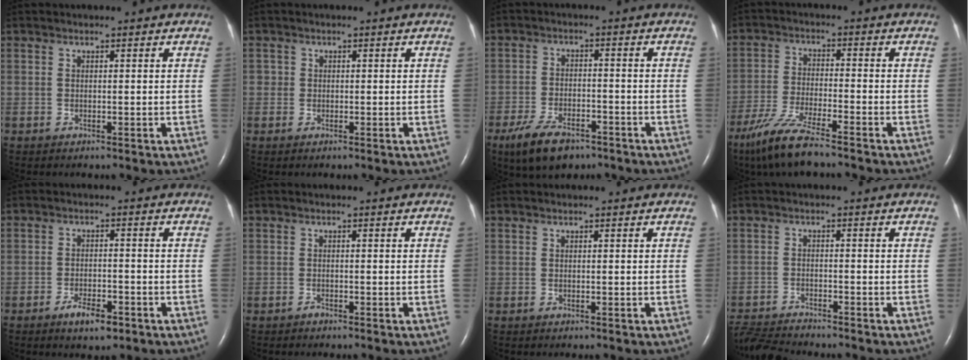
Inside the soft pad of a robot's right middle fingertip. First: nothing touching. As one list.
[{"total": 0.9, "force": [-0.1, 0.9, 0.0], "torque": [0.003, 0.005, -0.004]}, {"total": 8.4, "force": [-5.7, 3.6, 5.0], "torque": [-0.104, -0.010, -0.096]}, {"total": 9.0, "force": [-7.0, 0.6, 5.7], "torque": [-0.123, -0.030, -0.134]}, {"total": 5.0, "force": [-3.2, 1.4, 3.5], "torque": [-0.070, -0.003, -0.052]}, {"total": 0.6, "force": [-0.5, 0.2, 0.1], "torque": [-0.005, -0.001, -0.010]}, {"total": 0.0}, {"total": 7.0, "force": [-6.9, 0.3, 1.6], "torque": [-0.029, -0.016, -0.121]}]